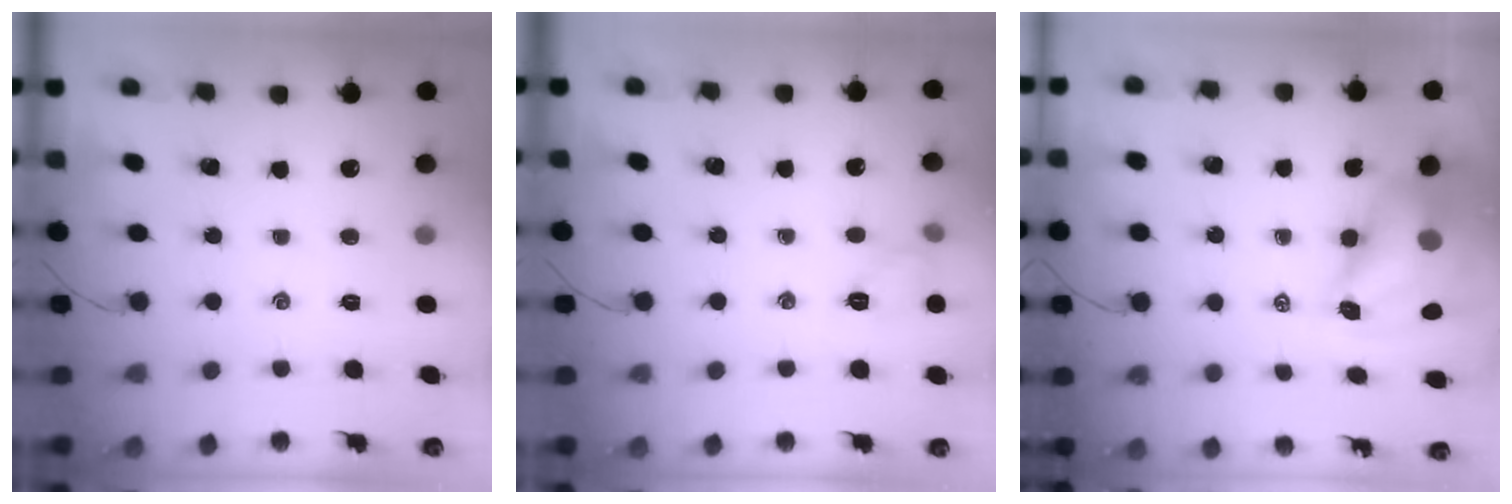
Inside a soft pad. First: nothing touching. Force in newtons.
{"total": 7.0, "press": 6.8, "slide": 1.6}
{"total": 9.6, "press": 9.2, "slide": 2.7}